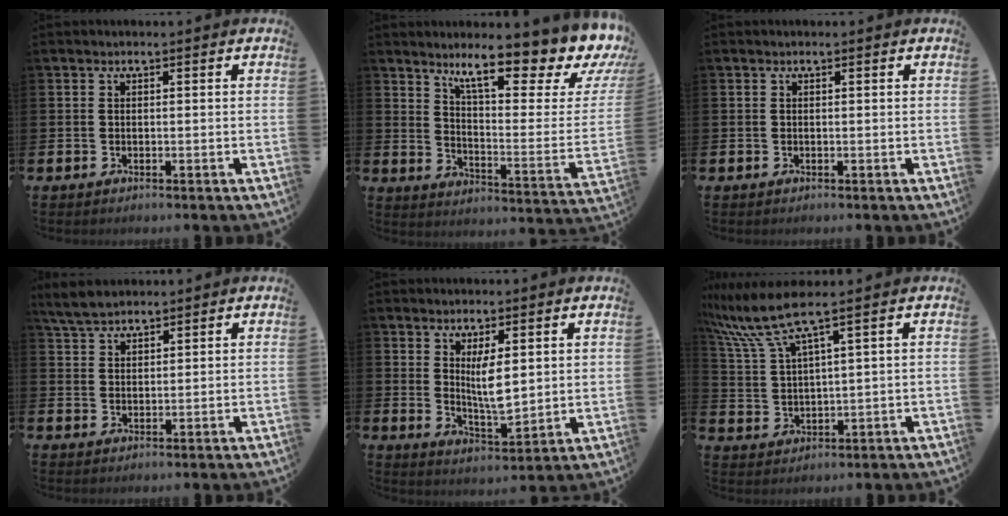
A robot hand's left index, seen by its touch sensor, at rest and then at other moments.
{"total": 11.5, "force": [9.1, 2.3, 6.6], "torque": [-0.119, -0.075, 0.146]}
{"total": 0.0}
{"total": 4.3, "force": [4.1, 1.0, 1.1], "torque": [-0.025, -0.012, 0.075]}
{"total": 5.3, "force": [2.6, 1.5, 4.3], "torque": [-0.055, -0.033, 0.039]}
{"total": 7.8, "force": [5.9, 0.7, 5.0], "torque": [-0.122, -0.014, 0.105]}